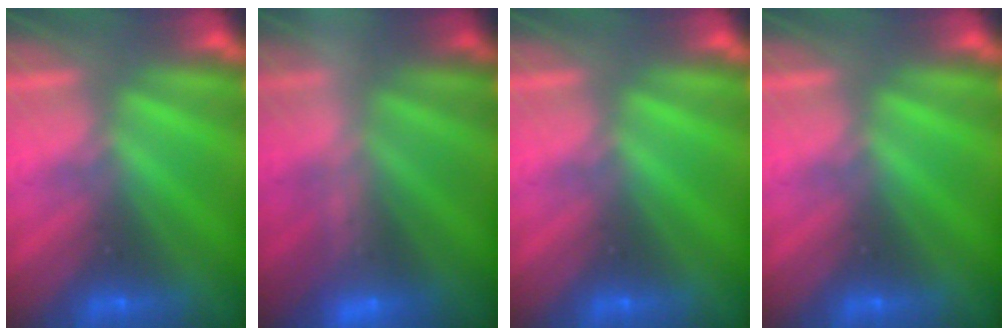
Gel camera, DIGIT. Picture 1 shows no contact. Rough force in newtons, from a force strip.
{"total": 2.3}
{"total": 0.0}
{"total": 0.0}